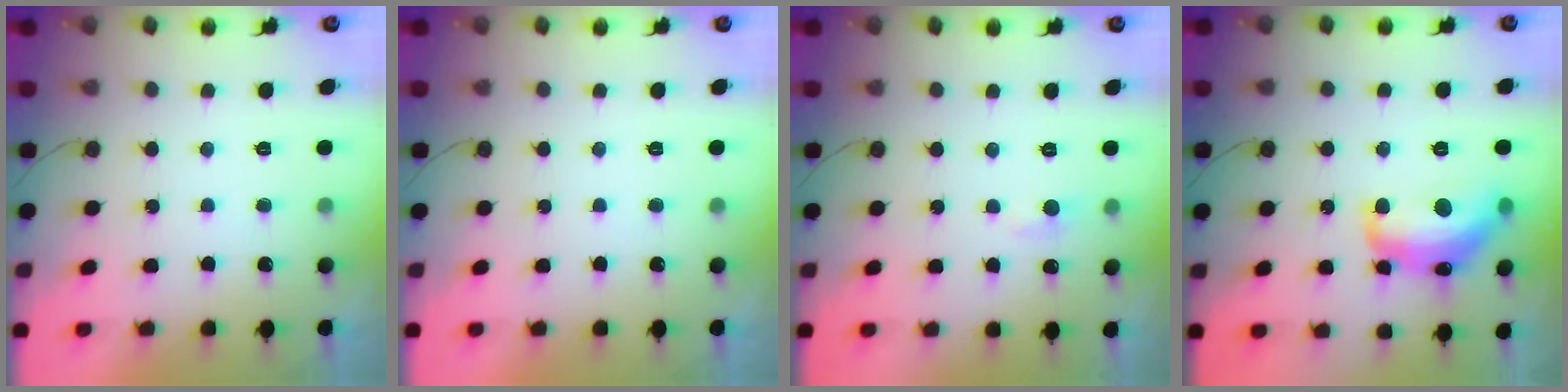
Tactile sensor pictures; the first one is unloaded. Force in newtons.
{"total": 0.0}
{"total": 4.7, "press": 4.7, "slide": 0.6}
{"total": 15.7, "press": 15.6, "slide": 1.1}